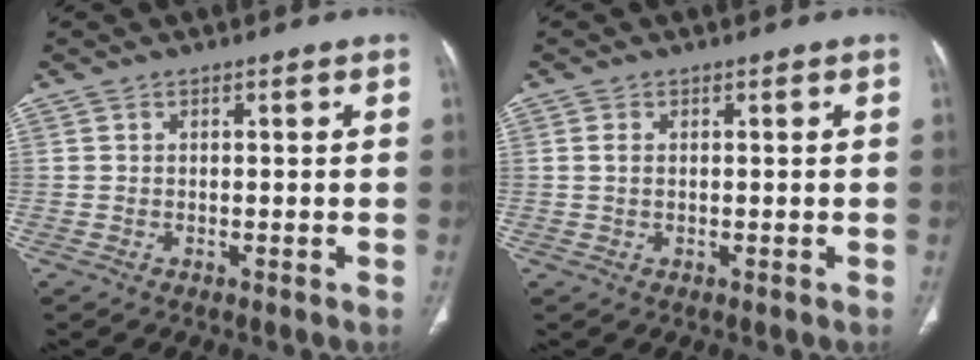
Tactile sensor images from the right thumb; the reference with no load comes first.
{"total": 1.3, "force": [0.2, 0.8, 1.0], "torque": [-0.026, 0.000, 0.004]}